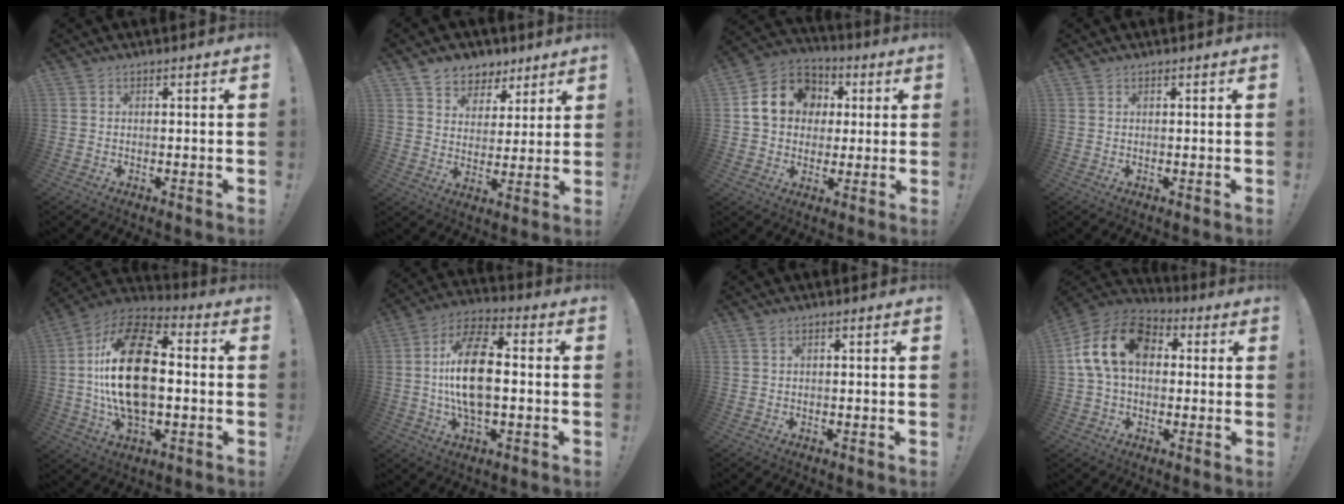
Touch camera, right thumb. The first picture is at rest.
{"total": 7.2, "force": [4.5, 5.5, 0.6], "torque": [-0.009, -0.035, 0.091]}
{"total": 14.9, "force": [3.2, 12.8, 7.0], "torque": [-0.100, 0.008, 0.072]}
{"total": 0.6, "force": [0.5, 0.2, -0.1], "torque": [0.010, -0.005, 0.009]}
{"total": 23.8, "force": [0.1, 13.5, 19.6], "torque": [-0.357, 0.010, -0.002]}
{"total": 16.2, "force": [-0.2, 8.0, 14.1], "torque": [-0.258, 0.007, -0.010]}
{"total": 1.0, "force": [0.5, 0.2, 0.8], "torque": [-0.015, 0.000, 0.009]}
{"total": 17.2, "force": [3.9, 11.7, 12.0], "torque": [-0.217, 0.013, 0.073]}